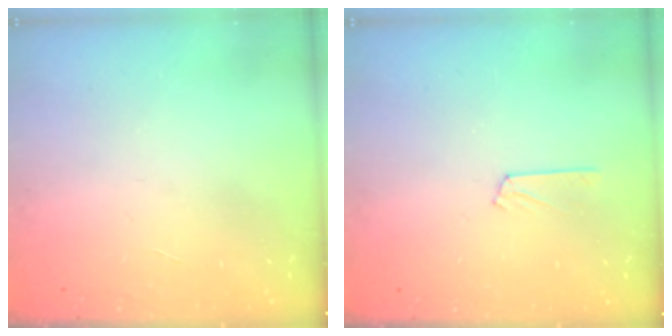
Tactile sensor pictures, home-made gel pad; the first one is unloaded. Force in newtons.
{"total": 2.5, "press": 2.4, "slide": 0.3}